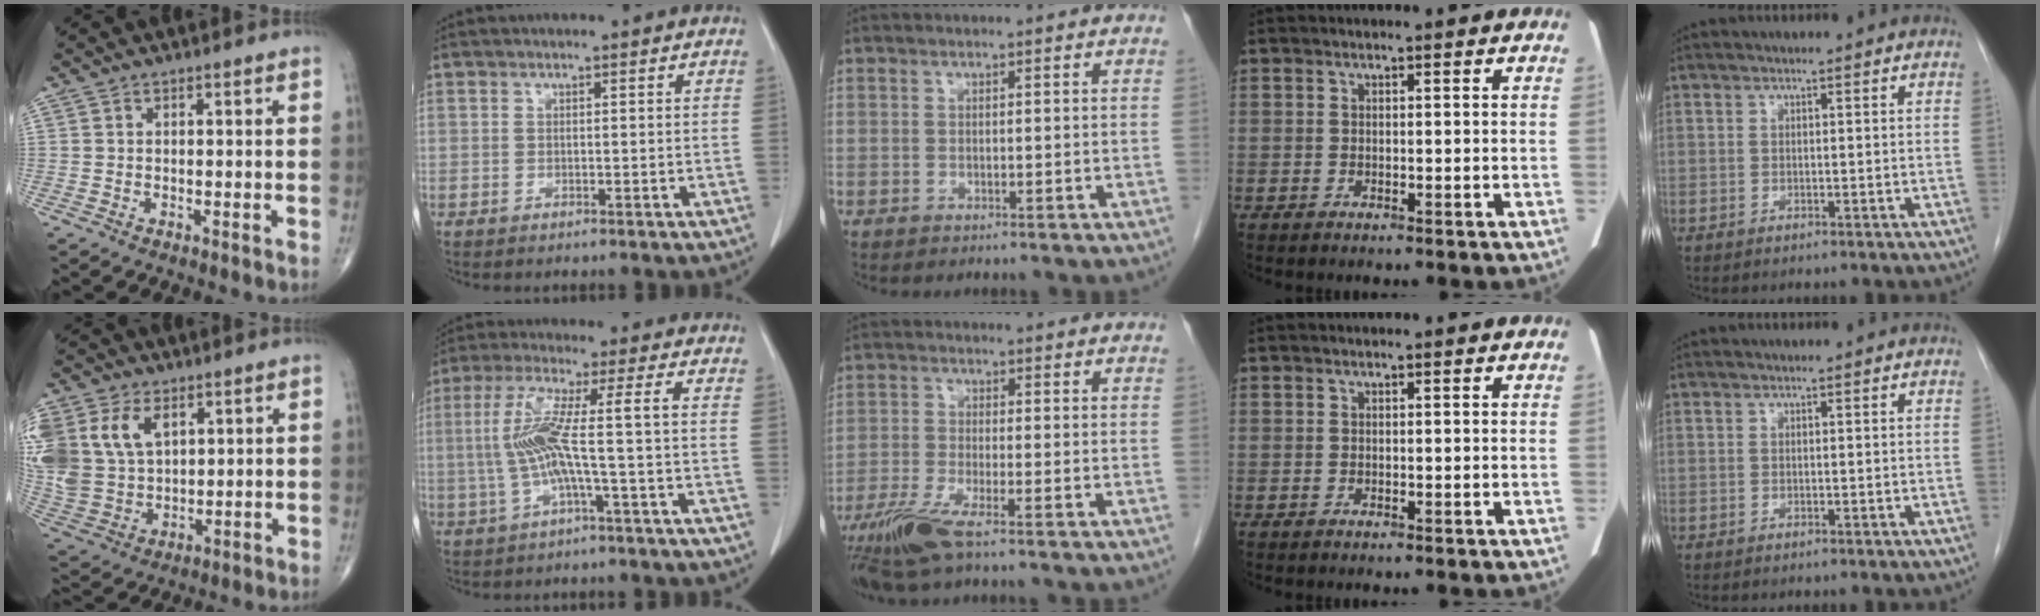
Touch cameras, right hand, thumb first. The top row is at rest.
{"thumb": {"total": 19.1, "force": [6.8, 13.4, 11.9], "torque": [-0.280, 0.008, 0.145]}, "index": {"total": 8.9, "force": [-0.8, -0.5, 8.9], "torque": [-0.188, 0.019, -0.018]}, "middle": {"total": 6.6, "force": [-4.5, 0.1, 4.8], "torque": [-0.100, -0.020, -0.090]}}